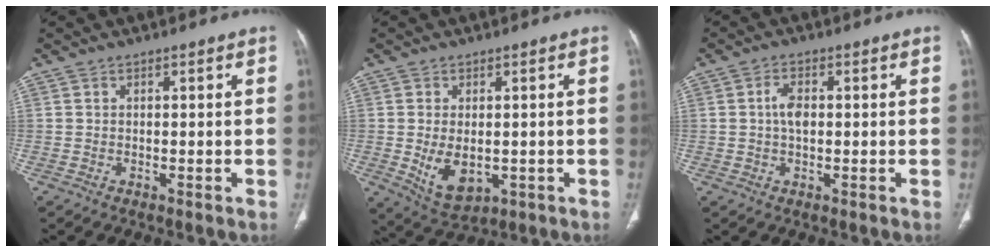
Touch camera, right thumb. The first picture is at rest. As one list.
[{"total": 7.5, "force": [-1.0, 4.6, 5.9], "torque": [-0.095, -0.012, 0.000]}, {"total": 3.6, "force": [0.3, 2.0, 3.0], "torque": [-0.056, 0.005, 0.003]}]